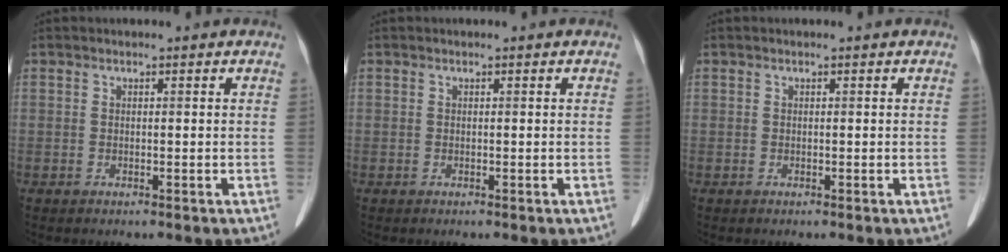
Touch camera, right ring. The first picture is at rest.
{"total": 0.0}
{"total": 0.0}